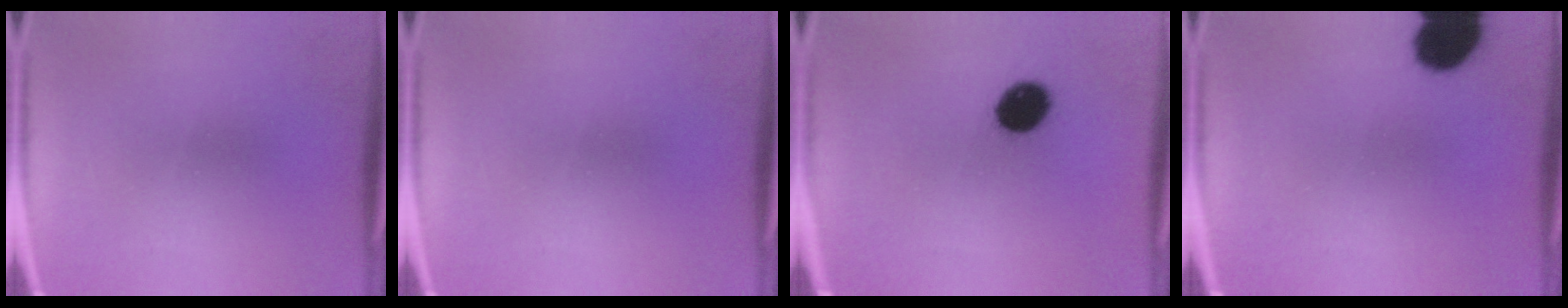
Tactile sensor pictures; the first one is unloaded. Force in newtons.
{"total": 0.0}
{"total": 9.3}
{"total": 10.5}